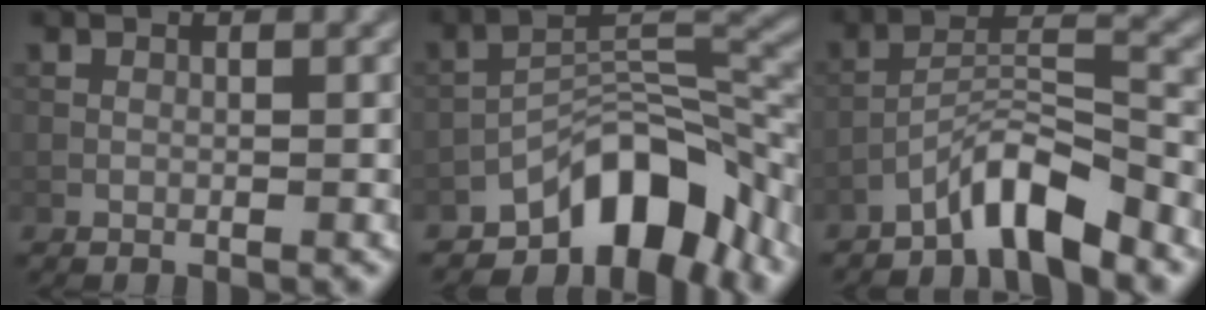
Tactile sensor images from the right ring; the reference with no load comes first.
{"total": 9.2, "force": [-6.3, 3.8, 5.6], "torque": [-0.064, 0.013, -0.112]}
{"total": 5.6, "force": [-4.4, 1.0, 3.3], "torque": [-0.056, 0.010, -0.086]}